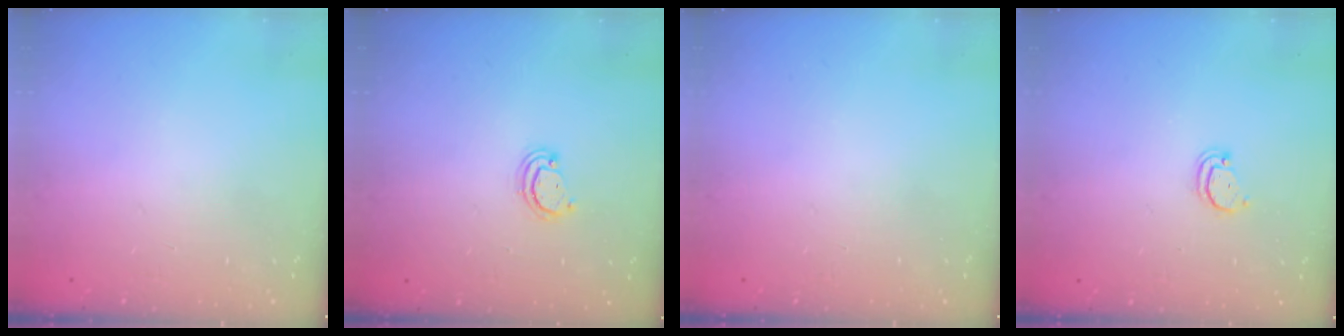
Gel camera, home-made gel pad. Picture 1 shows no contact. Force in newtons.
{"total": 2.3, "press": 2.3, "slide": 0.3}
{"total": 0.0}
{"total": 2.1, "press": 2.1, "slide": 0.2}